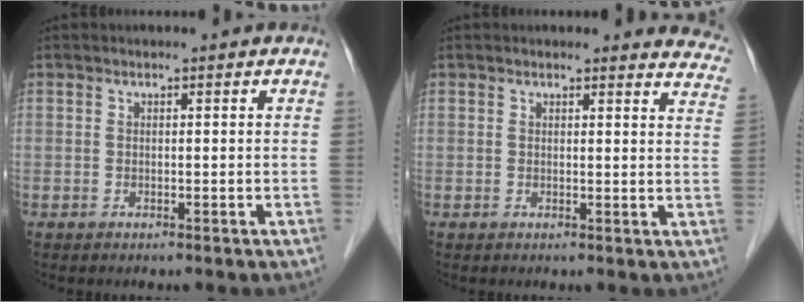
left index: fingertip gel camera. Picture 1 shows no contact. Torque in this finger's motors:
{"motor_torque": [0.23, -0.46, 0.04, -0.01]}